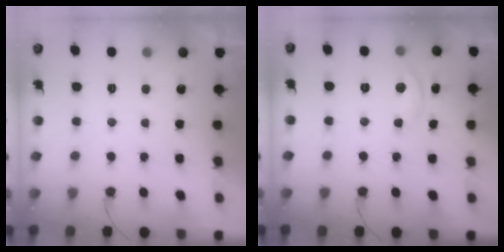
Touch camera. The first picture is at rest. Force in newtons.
{"total": 6.2, "press": 6.2, "slide": 0.3}